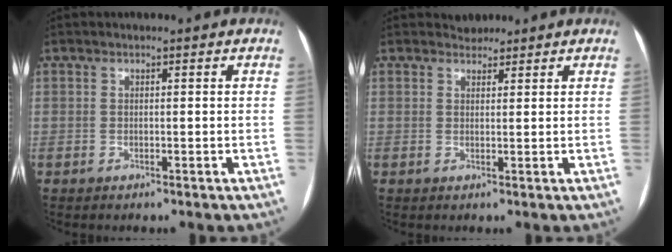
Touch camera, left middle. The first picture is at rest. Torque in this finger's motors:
{"motor_torque": [-0.02, -0.01, -0.02, -0.01]}